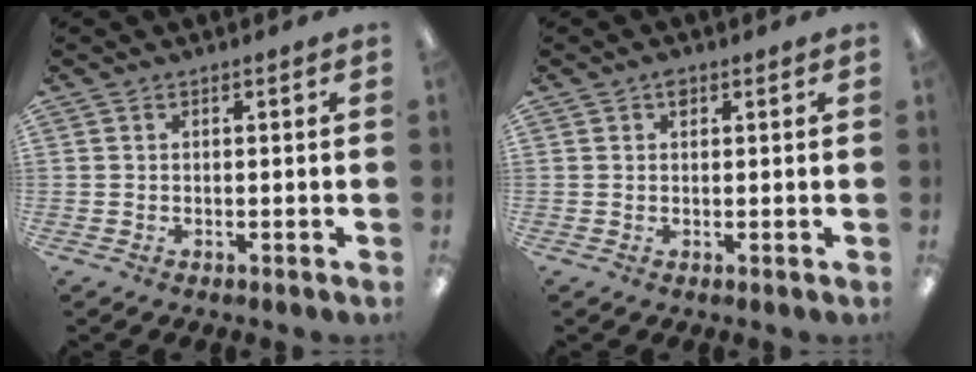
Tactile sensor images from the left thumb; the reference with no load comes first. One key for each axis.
{"total": 1.5, "fx": 0.8, "fy": 0.9, "fz": 0.9, "tx": -0.011, "ty": 0.000, "tz": 0.012}